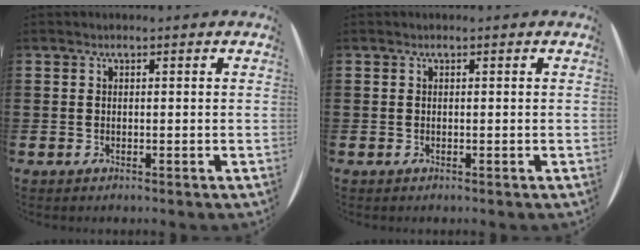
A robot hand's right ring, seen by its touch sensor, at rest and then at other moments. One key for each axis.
{"total": 0.0}